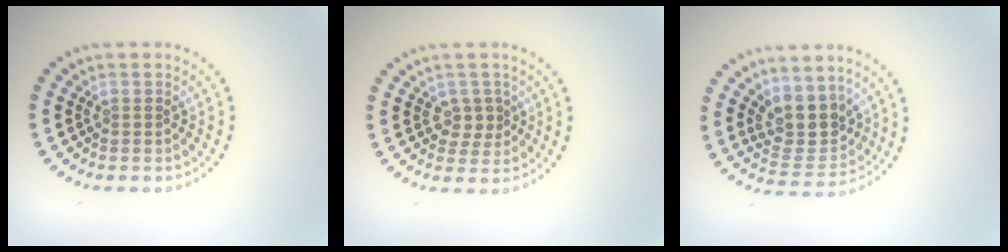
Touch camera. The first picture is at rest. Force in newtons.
{"total": 1.7, "press": 1.5, "slide": 0.8}
{"total": 4.0, "press": 3.5, "slide": 1.9}